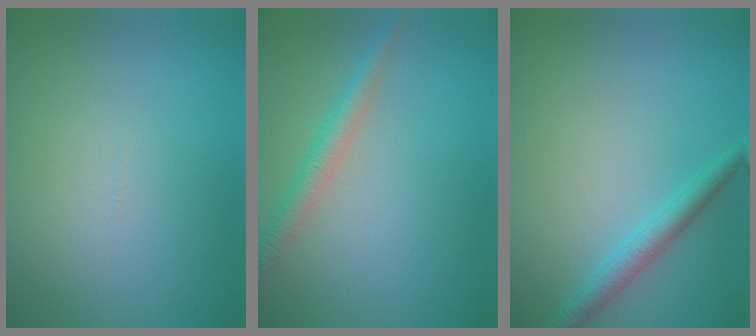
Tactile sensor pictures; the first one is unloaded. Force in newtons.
{"total": 2.7, "press": 2.7, "slide": 0.1}
{"total": 2.6, "press": 2.5, "slide": 0.1}